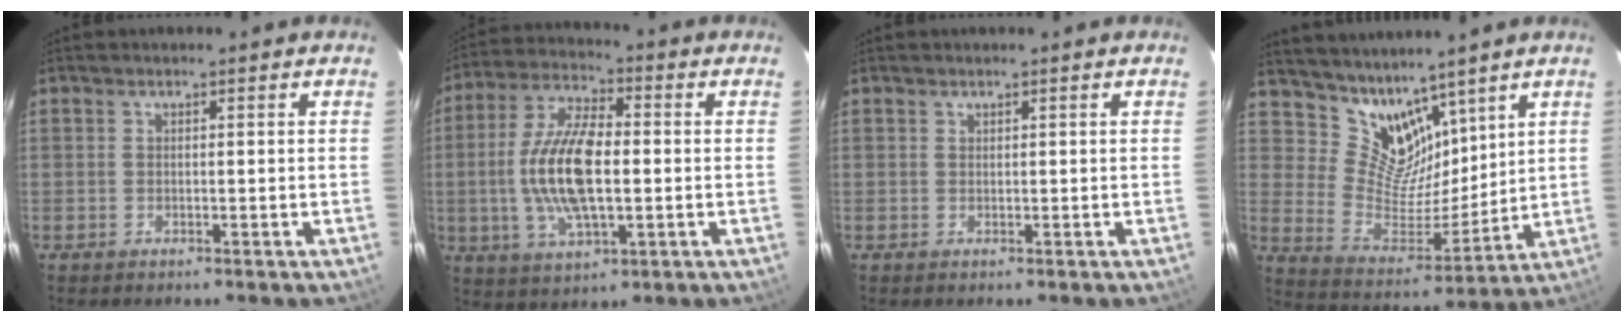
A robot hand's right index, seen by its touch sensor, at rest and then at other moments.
{"total": 14.6, "force": [-1.0, 5.7, 13.4], "torque": [-0.272, 0.006, -0.018]}
{"total": 0.0}
{"total": 11.2, "force": [9.0, 6.0, 3.2], "torque": [-0.056, -0.009, 0.183]}